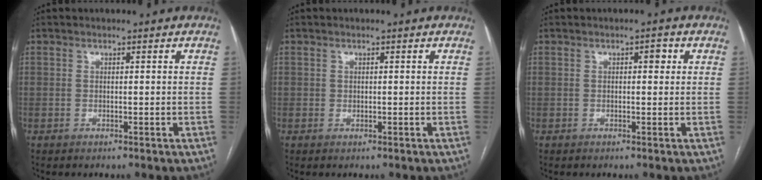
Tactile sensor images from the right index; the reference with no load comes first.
{"total": 0.5, "force": [0.2, 0.5, 0.1], "torque": [0.005, 0.001, 0.001]}
{"total": 1.5, "force": [0.4, 0.6, 1.3], "torque": [-0.014, 0.004, 0.004]}